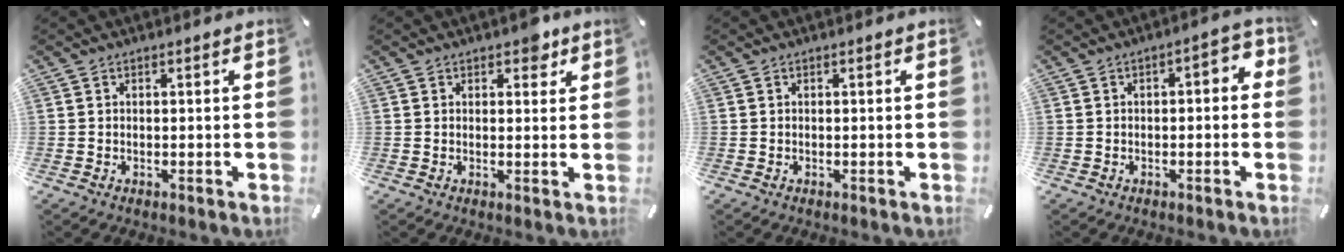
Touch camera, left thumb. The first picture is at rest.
{"total": 3.5, "force": [2.2, 2.0, 1.8], "torque": [-0.009, -0.003, 0.032]}
{"total": 0.0}
{"total": 4.0, "force": [-1.2, 1.9, 3.3], "torque": [-0.048, 0.016, -0.027]}